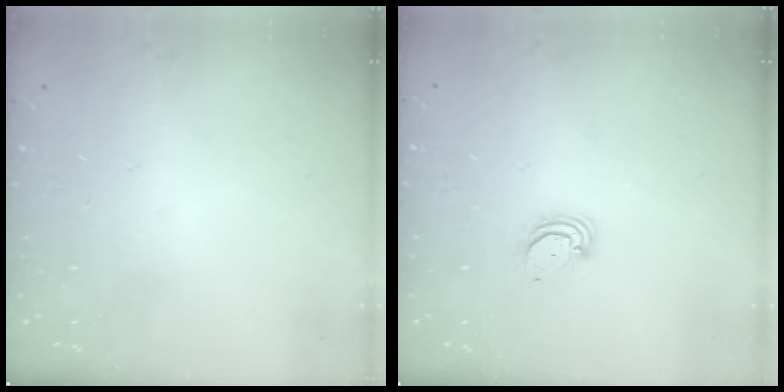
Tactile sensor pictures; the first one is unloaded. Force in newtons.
{"total": 2.0, "press": 2.0, "slide": 0.1}